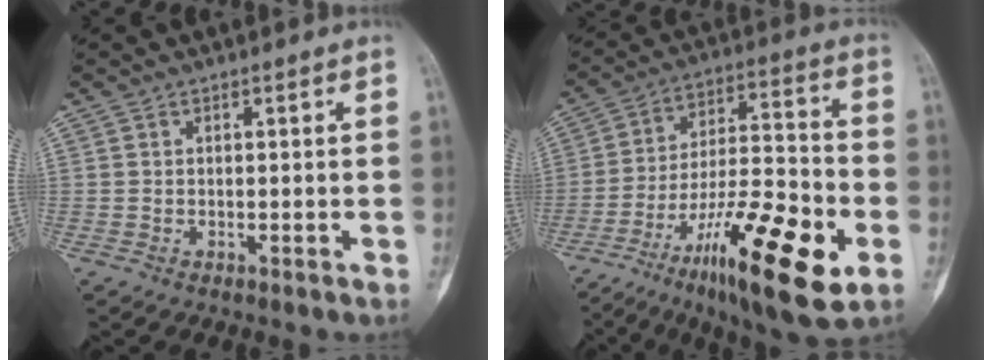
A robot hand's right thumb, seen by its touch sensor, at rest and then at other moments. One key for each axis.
{"total": 23.4, "fx": -10.1, "fy": 6.3, "fz": 20.2, "tx": -0.328, "ty": 0.044, "tz": -0.161}